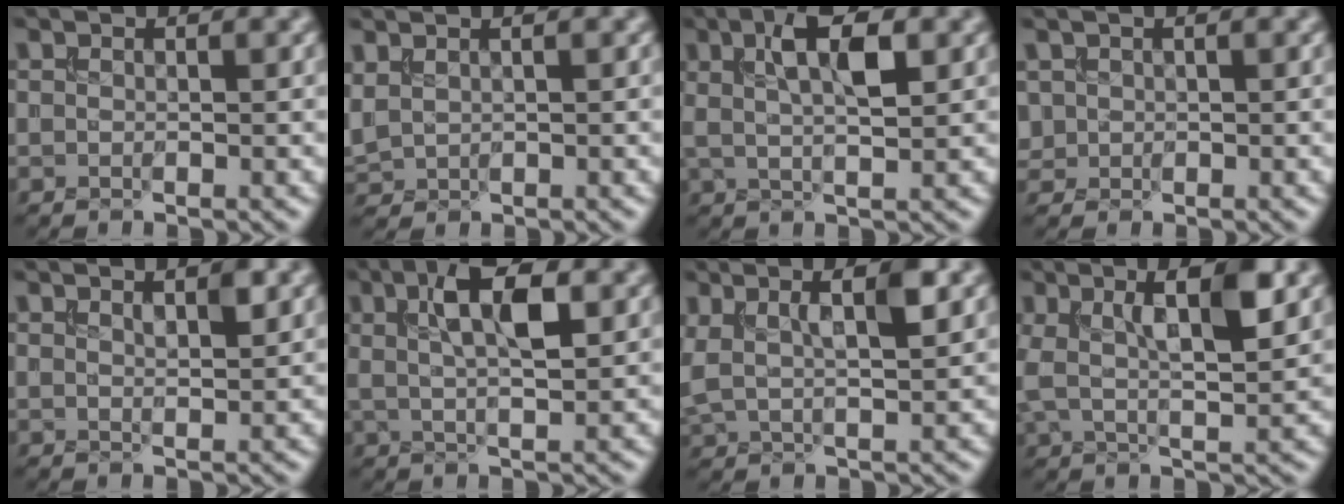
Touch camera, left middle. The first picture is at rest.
{"total": 1.5, "force": [0.9, 0.9, 0.8], "torque": [-0.025, 0.006, 0.030]}
{"total": 5.0, "force": [1.5, 1.6, 4.5], "torque": [-0.079, 0.006, 0.027]}
{"total": 0.9, "force": [0.1, 0.9, 0.0], "torque": [0.002, -0.003, 0.009]}
{"total": 2.0, "force": [1.3, 0.4, 1.5], "torque": [-0.022, 0.002, 0.023]}
{"total": 5.8, "force": [1.7, 1.9, 5.2], "torque": [-0.090, 0.007, 0.030]}
{"total": 5.1, "force": [2.2, 1.5, 4.4], "torque": [-0.082, 0.009, 0.040]}
{"total": 6.7, "force": [2.1, 1.9, 6.0], "torque": [-0.110, 0.005, 0.034]}